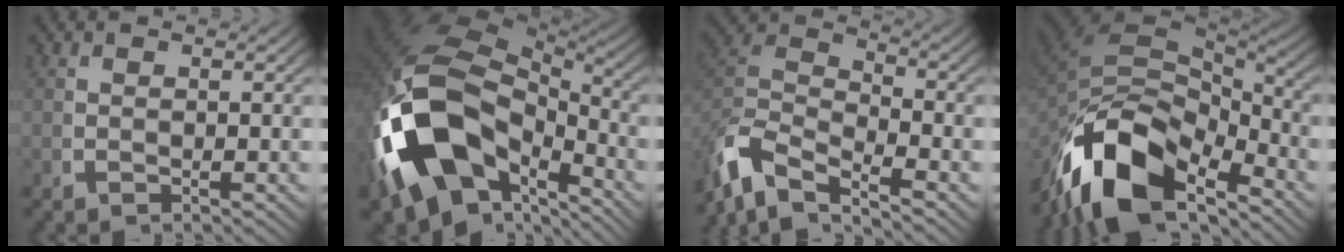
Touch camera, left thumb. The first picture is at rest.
{"total": 21.9, "force": [-2.3, 14.3, 16.3], "torque": [-0.363, -0.072, -0.002]}
{"total": 9.8, "force": [-3.0, 6.6, 6.6], "torque": [-0.154, -0.042, -0.041]}
{"total": 17.6, "force": [-3.4, 11.2, 13.2], "torque": [-0.255, -0.047, -0.032]}